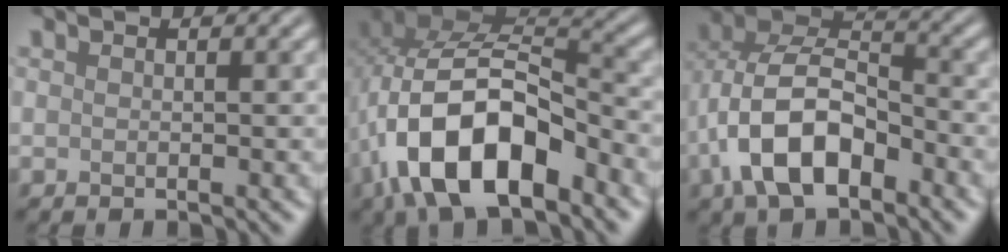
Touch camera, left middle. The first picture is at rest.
{"total": 12.8, "force": [-5.3, 6.7, 9.6], "torque": [-0.179, -0.002, -0.098]}
{"total": 9.5, "force": [-3.6, 5.2, 7.0], "torque": [-0.144, 0.011, -0.075]}